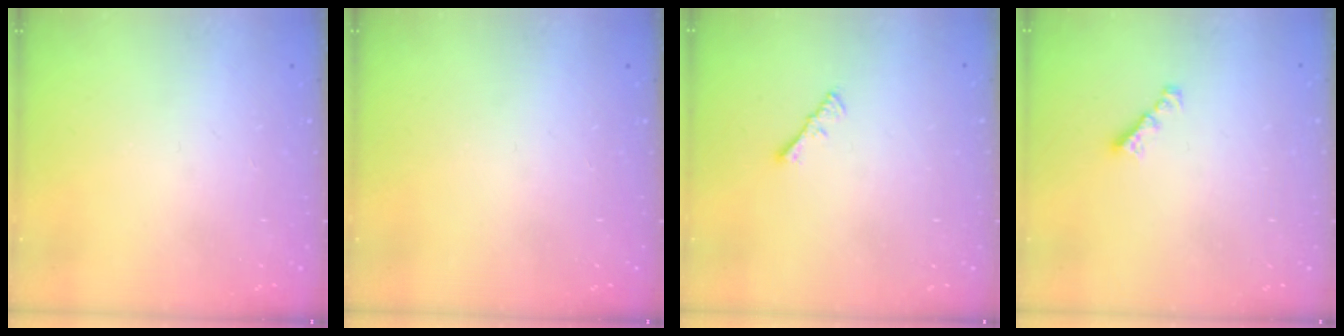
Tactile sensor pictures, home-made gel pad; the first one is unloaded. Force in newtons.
{"total": 0.0}
{"total": 1.3, "press": 1.2, "slide": 0.4}
{"total": 2.2, "press": 2.1, "slide": 0.6}